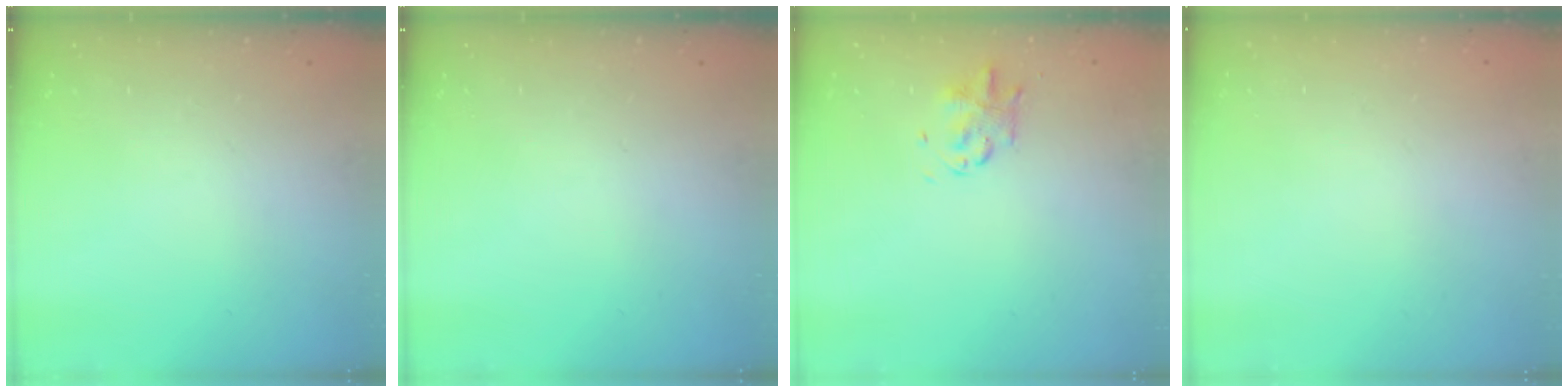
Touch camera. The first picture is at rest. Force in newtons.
{"total": 0.0}
{"total": 2.9, "press": 2.9, "slide": 0.7}
{"total": 1.8, "press": 1.8, "slide": 0.2}